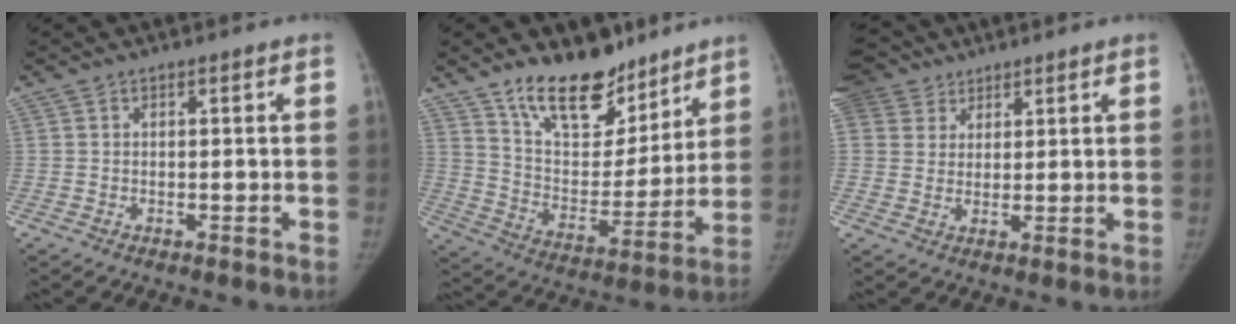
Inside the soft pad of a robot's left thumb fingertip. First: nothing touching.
{"total": 18.5, "force": [13.6, 9.1, 8.6], "torque": [-0.083, -0.091, 0.228]}
{"total": 12.5, "force": [6.8, 9.8, 3.8], "torque": [-0.078, 0.014, 0.128]}